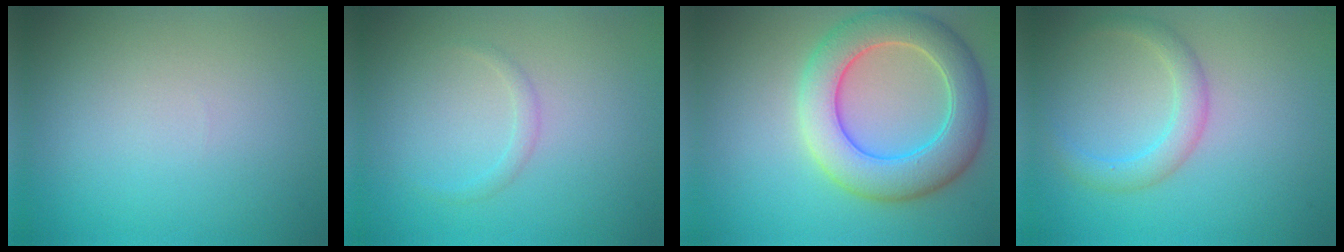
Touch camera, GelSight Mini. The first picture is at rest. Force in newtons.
{"total": 0.9, "press": 0.9, "slide": 0.0}
{"total": 7.5, "press": 7.5, "slide": 0.5}
{"total": 2.5, "press": 2.5, "slide": 0.1}